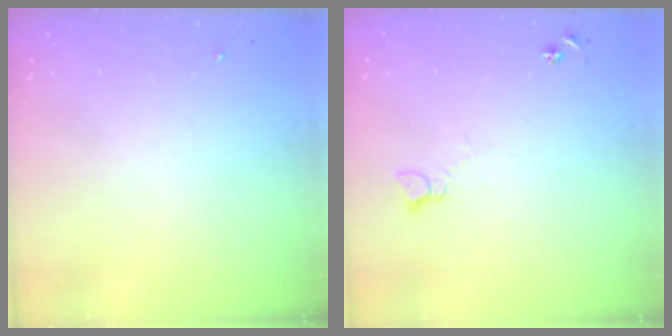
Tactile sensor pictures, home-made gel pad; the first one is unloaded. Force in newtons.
{"total": 5.4, "press": 5.3, "slide": 0.7}